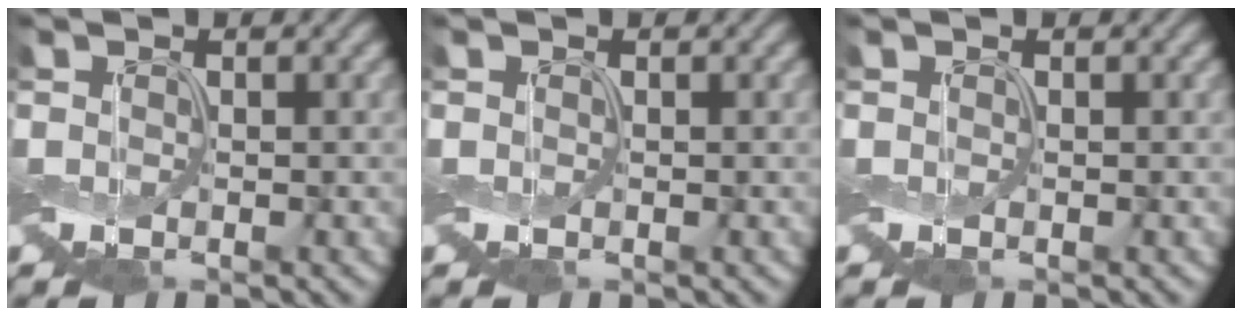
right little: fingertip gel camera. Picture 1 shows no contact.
{"total": 0.0}
{"total": 0.0}